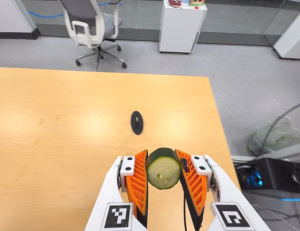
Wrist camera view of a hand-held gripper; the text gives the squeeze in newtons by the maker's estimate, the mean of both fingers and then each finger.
{"total": 11.1, "left": 10.0, "right": 12.2}